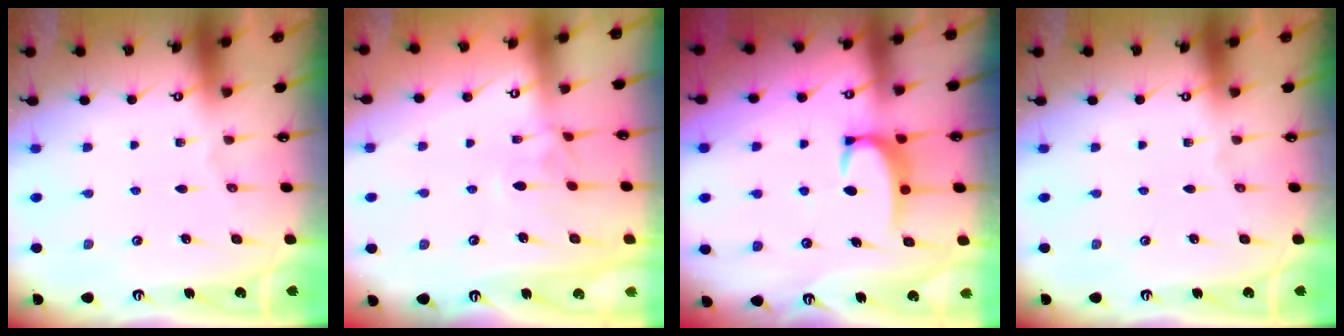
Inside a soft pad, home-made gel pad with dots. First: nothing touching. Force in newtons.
{"total": 1.6, "press": 1.4, "slide": 0.7}
{"total": 3.3, "press": 3.3, "slide": 0.5}
{"total": 0.0}